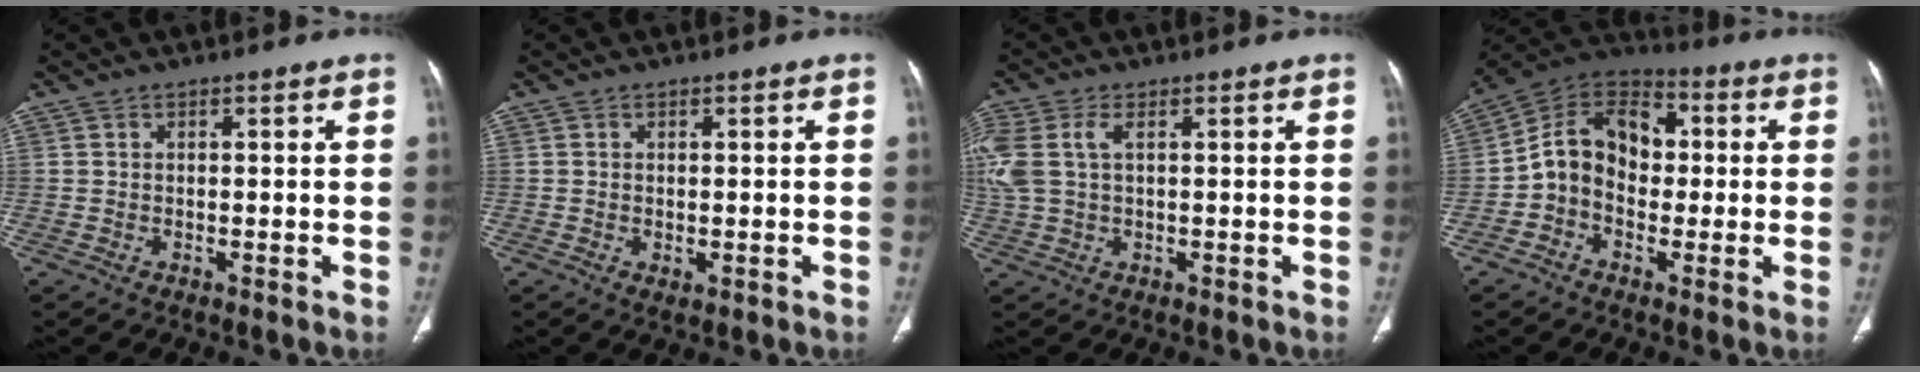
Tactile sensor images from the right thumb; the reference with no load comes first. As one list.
[{"total": 1.3, "force": [-0.3, 0.8, 1.0], "torque": [-0.019, -0.005, 0.000]}, {"total": 8.5, "force": [1.9, 5.0, 6.6], "torque": [-0.195, 0.024, 0.043]}, {"total": 12.5, "force": [-0.8, 9.6, 8.1], "torque": [-0.111, 0.039, -0.031]}]